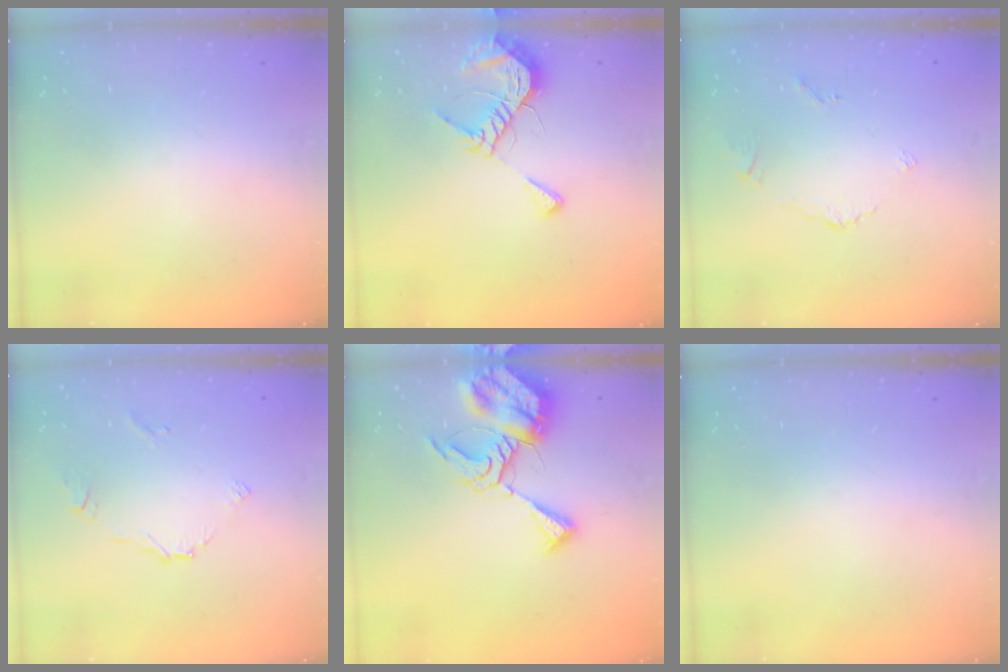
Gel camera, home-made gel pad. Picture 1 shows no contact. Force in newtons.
{"total": 9.9, "press": 9.9, "slide": 0.6}
{"total": 2.7, "press": 2.6, "slide": 0.6}
{"total": 4.9, "press": 4.9, "slide": 0.3}
{"total": 13.2, "press": 13.1, "slide": 1.1}
{"total": 0.0}